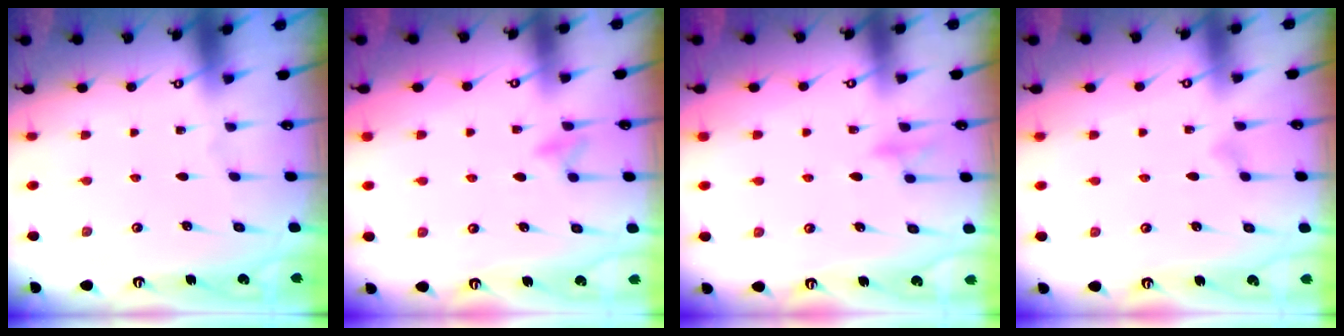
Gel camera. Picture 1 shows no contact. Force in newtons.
{"total": 7.3, "press": 7.2, "slide": 0.7}
{"total": 9.0, "press": 9.0, "slide": 0.8}
{"total": 4.0, "press": 4.0, "slide": 0.2}